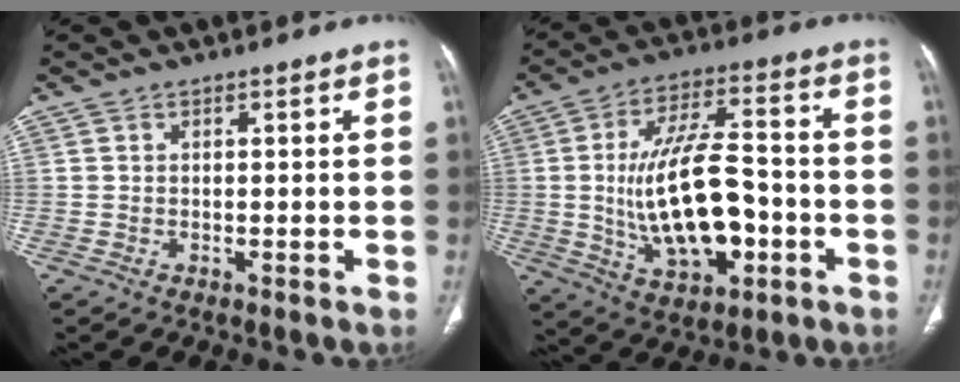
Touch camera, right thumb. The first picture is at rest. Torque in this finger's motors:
{"motor_torque": [-0.09, 1.23, 0.68, 0.62, 0.22]}